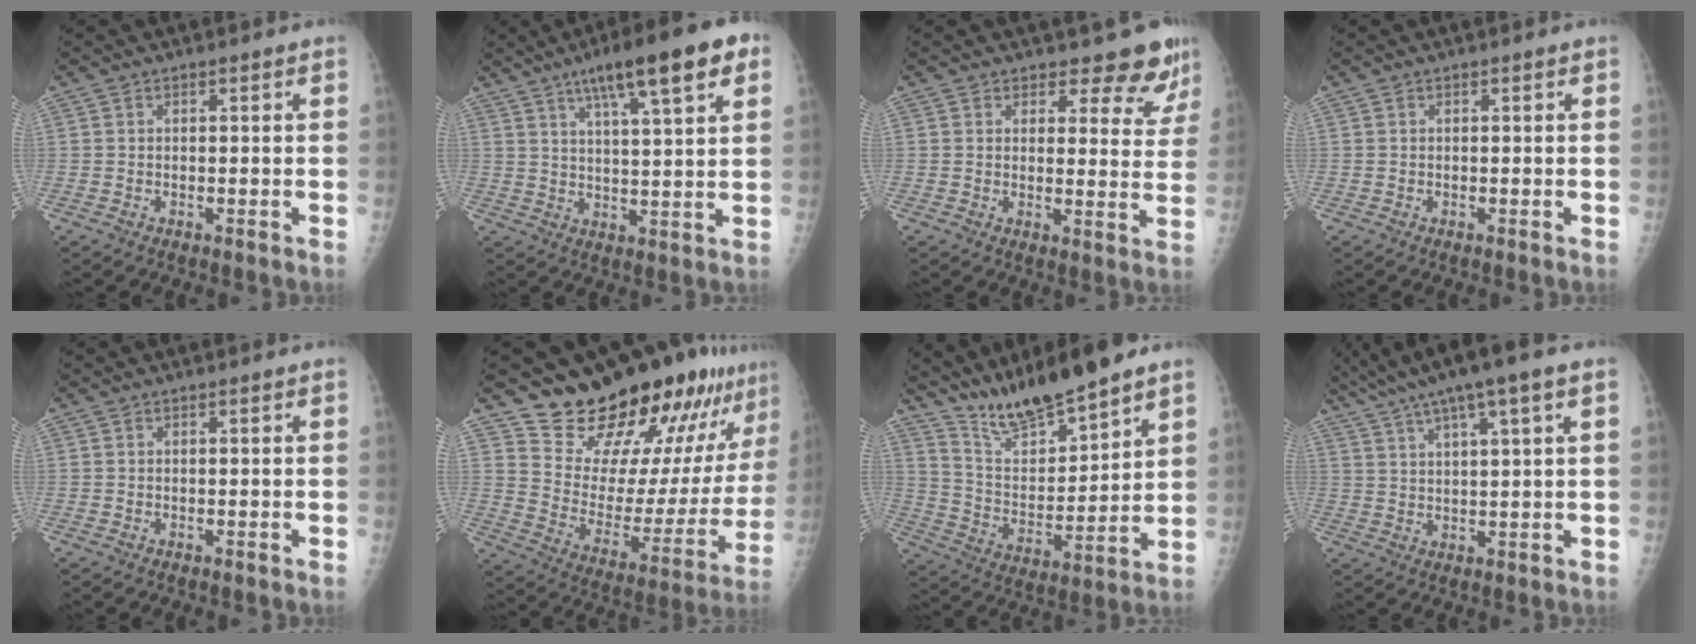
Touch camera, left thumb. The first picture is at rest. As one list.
[{"total": 15.0, "force": [7.9, 2.9, 12.5], "torque": [-0.178, -0.011, 0.119]}, {"total": 9.0, "force": [8.0, 3.8, 1.8], "torque": [0.021, -0.057, 0.075]}, {"total": 0.0}, {"total": 0.0}, {"total": 24.7, "force": [21.2, 7.8, 10.0], "torque": [-0.107, -0.145, 0.302]}, {"total": 14.8, "force": [12.4, 2.8, 7.5], "torque": [-0.110, -0.076, 0.234]}, {"total": 13.7, "force": [8.5, 1.8, 10.5], "torque": [-0.189, 0.018, 0.145]}]